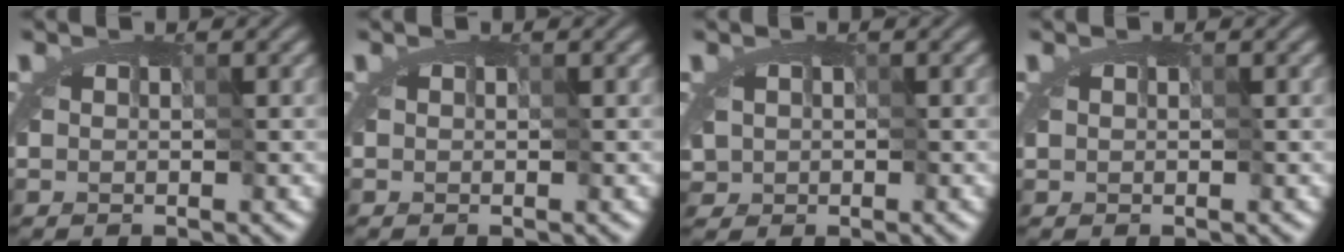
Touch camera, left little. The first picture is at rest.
{"total": 0.0}
{"total": 1.7, "force": [0.1, 1.5, 0.9], "torque": [-0.016, 0.006, 0.005]}
{"total": 0.0}